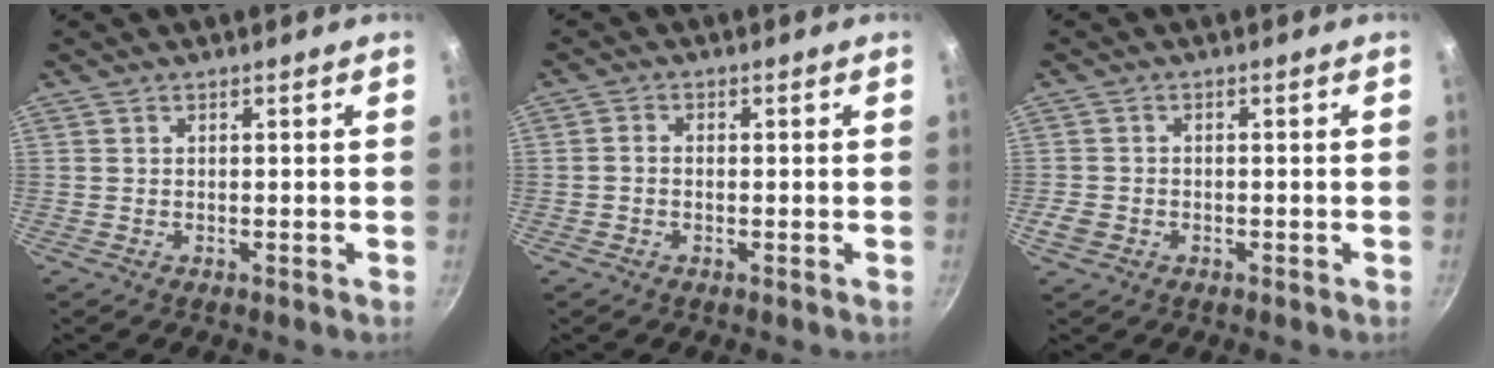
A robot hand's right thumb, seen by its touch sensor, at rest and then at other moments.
{"total": 1.6, "force": [-0.4, 1.2, 1.0], "torque": [-0.021, 0.010, -0.011]}
{"total": 3.0, "force": [-1.2, 2.4, 1.4], "torque": [-0.027, 0.009, -0.020]}